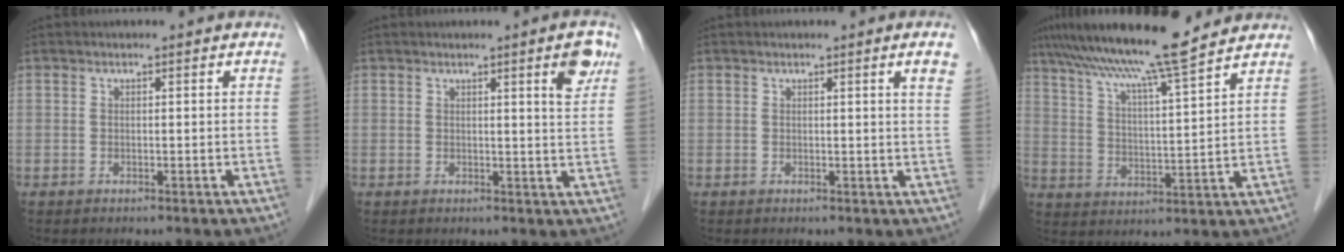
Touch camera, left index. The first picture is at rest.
{"total": 4.2, "force": [2.2, 0.0, 3.6], "torque": [-0.040, -0.008, 0.027]}
{"total": 2.9, "force": [1.7, -0.4, 2.3], "torque": [-0.029, -0.006, 0.016]}
{"total": 15.0, "force": [12.6, -0.3, 8.1], "torque": [-0.143, 0.019, 0.198]}